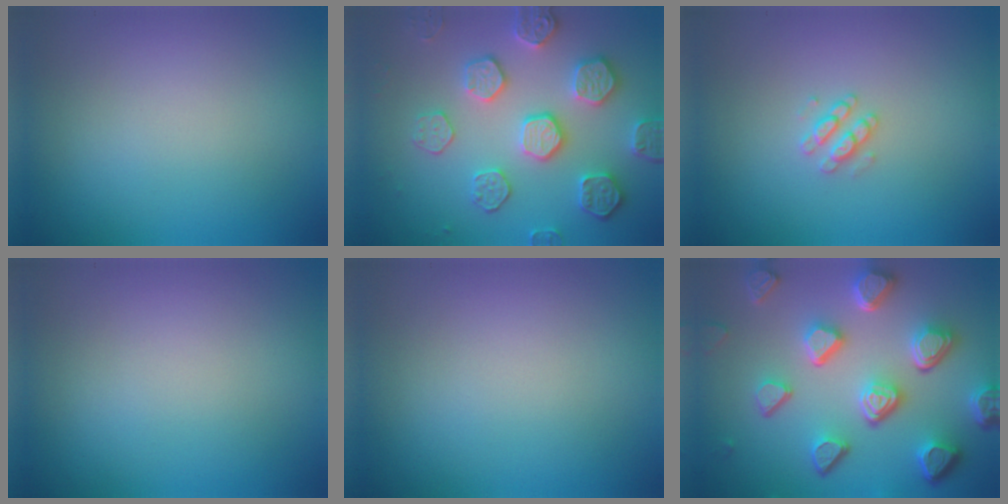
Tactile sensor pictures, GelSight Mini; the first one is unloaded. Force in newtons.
{"total": 5.0, "press": 4.8, "slide": 1.4}
{"total": 1.6, "press": 1.6, "slide": 0.3}
{"total": 0.0}
{"total": 0.0}
{"total": 7.6, "press": 5.6, "slide": 5.2}